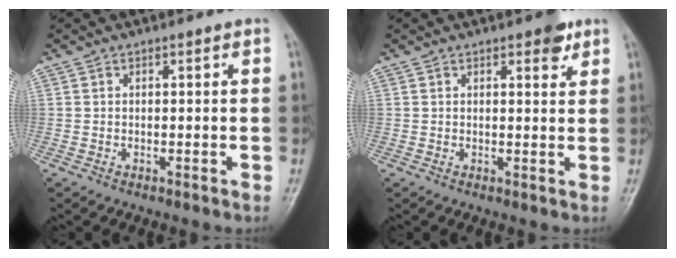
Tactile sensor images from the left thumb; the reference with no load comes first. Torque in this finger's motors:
{"motor_torque": [3.81, 1.22, 0.08, -0.51, 0.06]}